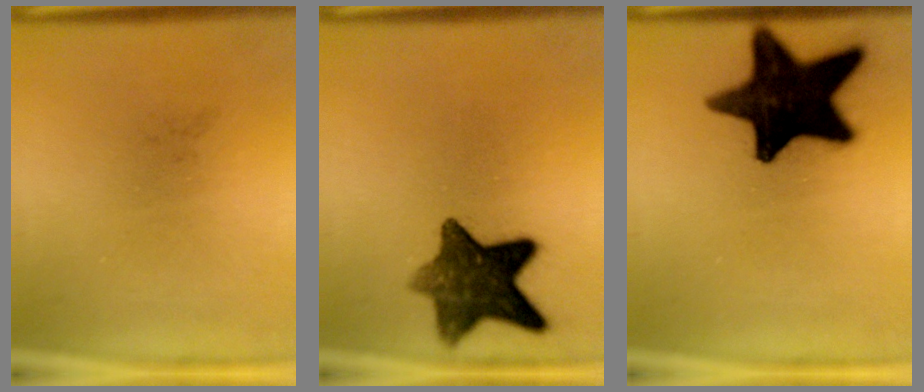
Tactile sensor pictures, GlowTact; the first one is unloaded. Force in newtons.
{"total": 10.9}
{"total": 18.7}